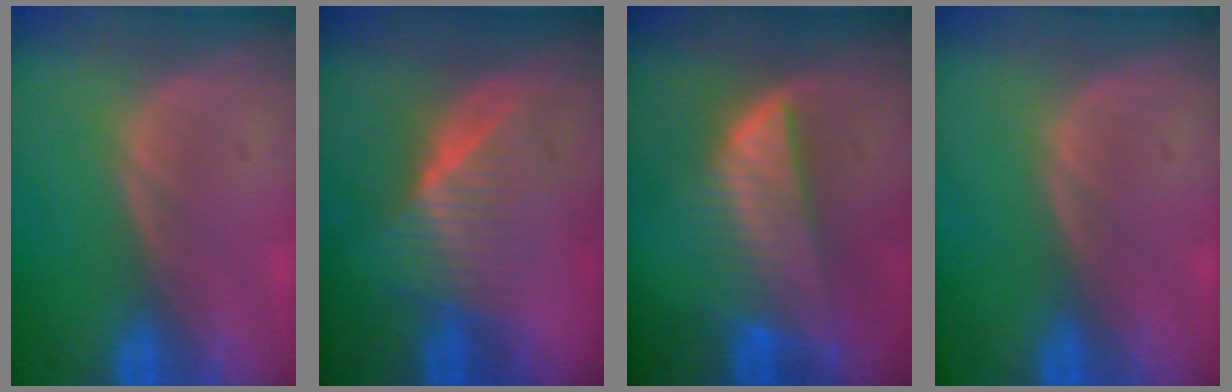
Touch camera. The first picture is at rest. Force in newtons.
{"total": 6.3, "press": 5.9, "slide": 2.3}
{"total": 7.3, "press": 6.9, "slide": 2.6}
{"total": 0.0}